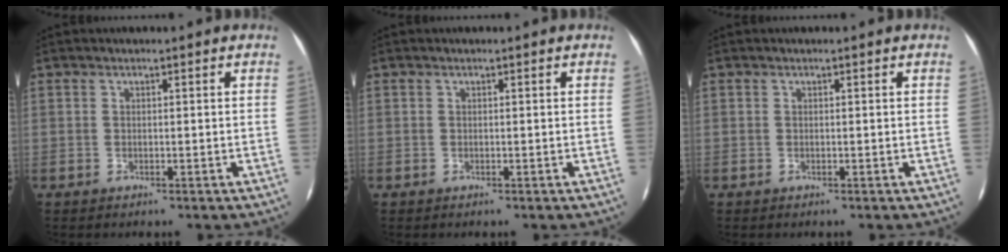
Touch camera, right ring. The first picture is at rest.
{"total": 0.0}
{"total": 0.0}